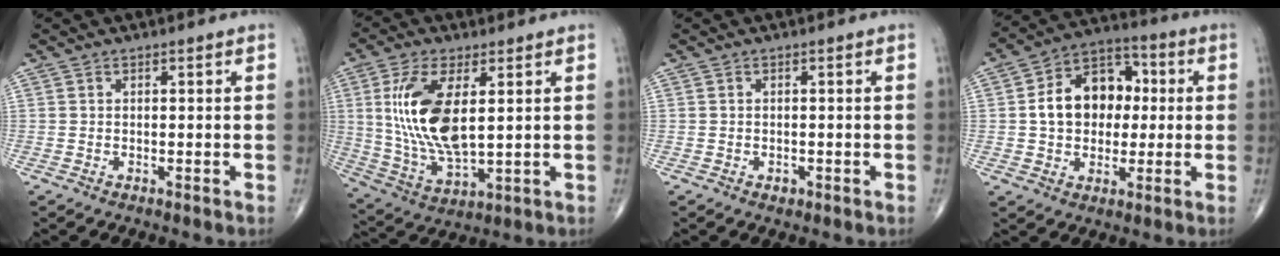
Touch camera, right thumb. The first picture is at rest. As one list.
[{"total": 15.2, "force": [3.1, 6.5, 13.3], "torque": [-0.274, -0.021, 0.070]}, {"total": 0.9, "force": [-0.4, 0.6, 0.5], "torque": [-0.006, 0.000, -0.004]}, {"total": 14.1, "force": [1.0, 10.4, 9.4], "torque": [-0.117, 0.026, 0.010]}]